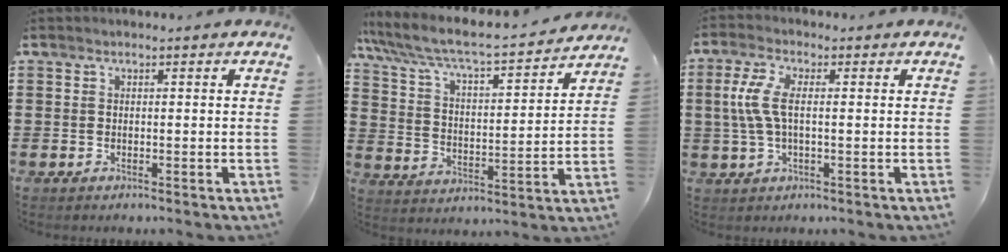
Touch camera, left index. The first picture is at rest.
{"total": 6.0, "force": [5.3, 0.5, 2.7], "torque": [-0.078, -0.042, 0.081]}
{"total": 5.9, "force": [0.4, 2.4, 5.4], "torque": [-0.131, -0.001, -0.001]}